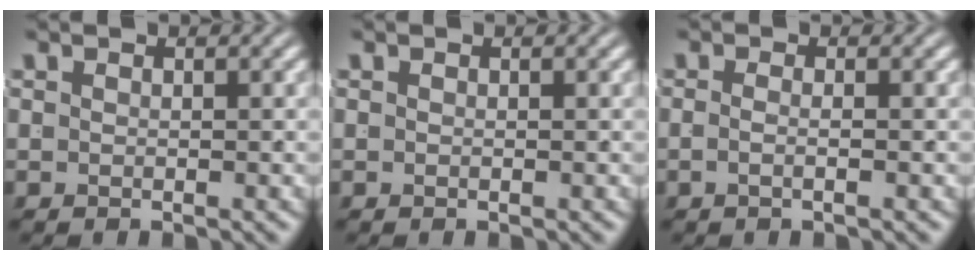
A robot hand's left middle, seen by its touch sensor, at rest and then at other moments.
{"total": 0.0}
{"total": 1.5, "force": [-0.8, -0.6, 1.1], "torque": [-0.021, -0.005, -0.011]}